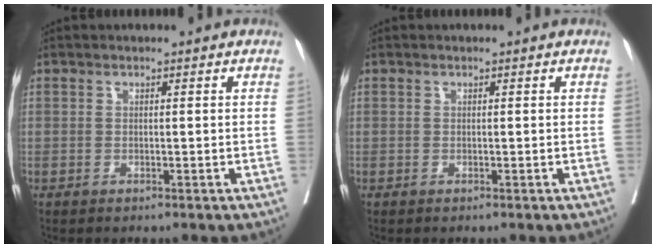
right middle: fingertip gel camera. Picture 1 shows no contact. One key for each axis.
{"total": 0.0}